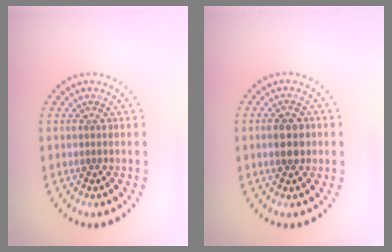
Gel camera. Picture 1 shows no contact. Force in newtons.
{"total": 3.0, "press": 3.0, "slide": 0.1}